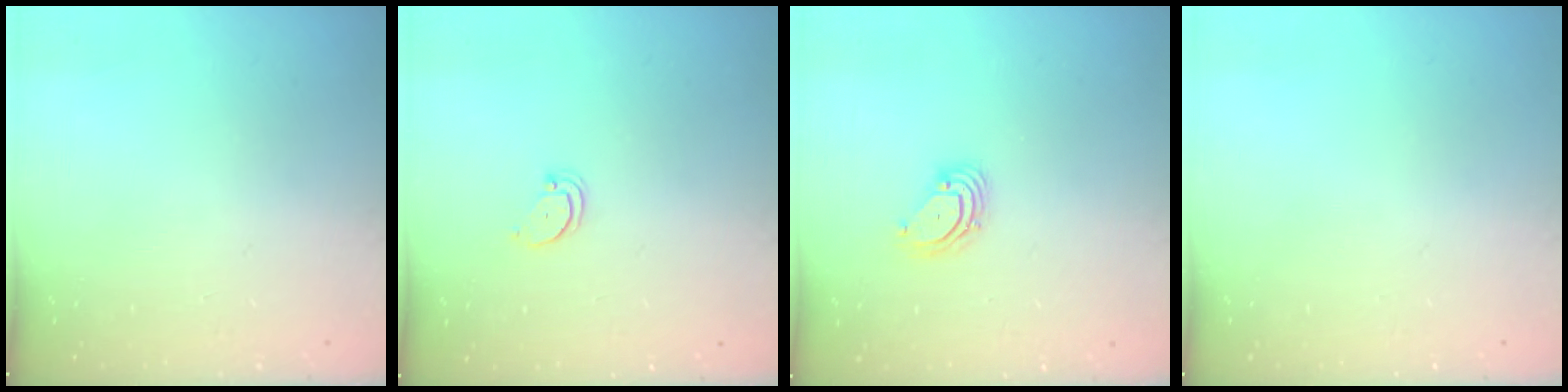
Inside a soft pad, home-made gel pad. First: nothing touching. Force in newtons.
{"total": 2.5, "press": 2.5, "slide": 0.2}
{"total": 3.3, "press": 3.3, "slide": 0.3}
{"total": 0.0}